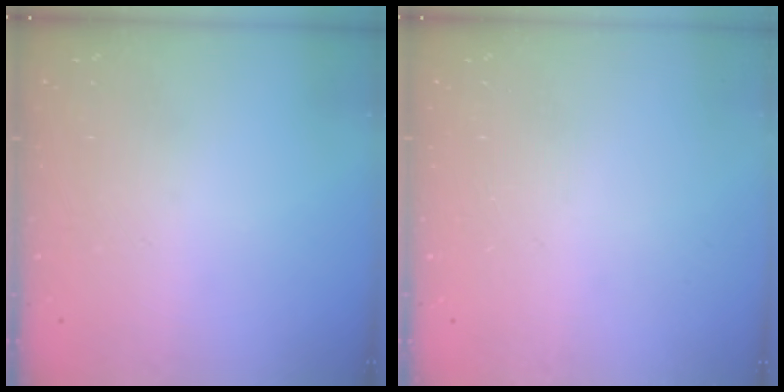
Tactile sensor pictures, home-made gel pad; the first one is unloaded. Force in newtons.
{"total": 0.0}